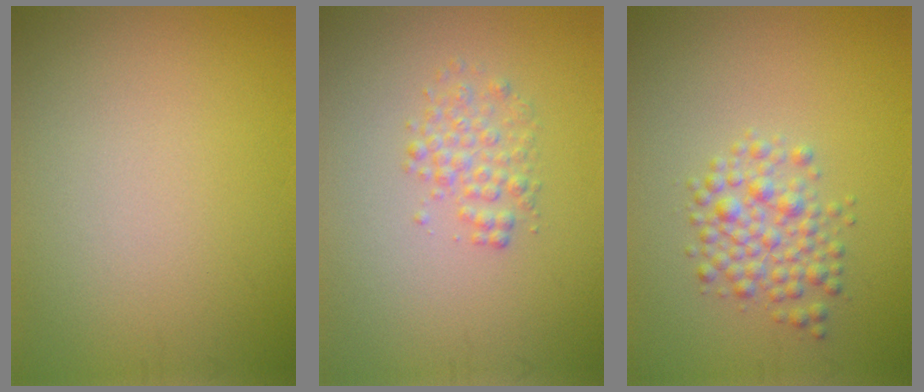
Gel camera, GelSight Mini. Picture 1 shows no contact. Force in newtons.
{"total": 2.0, "press": 2.0, "slide": 0.1}
{"total": 3.0, "press": 3.0, "slide": 0.1}